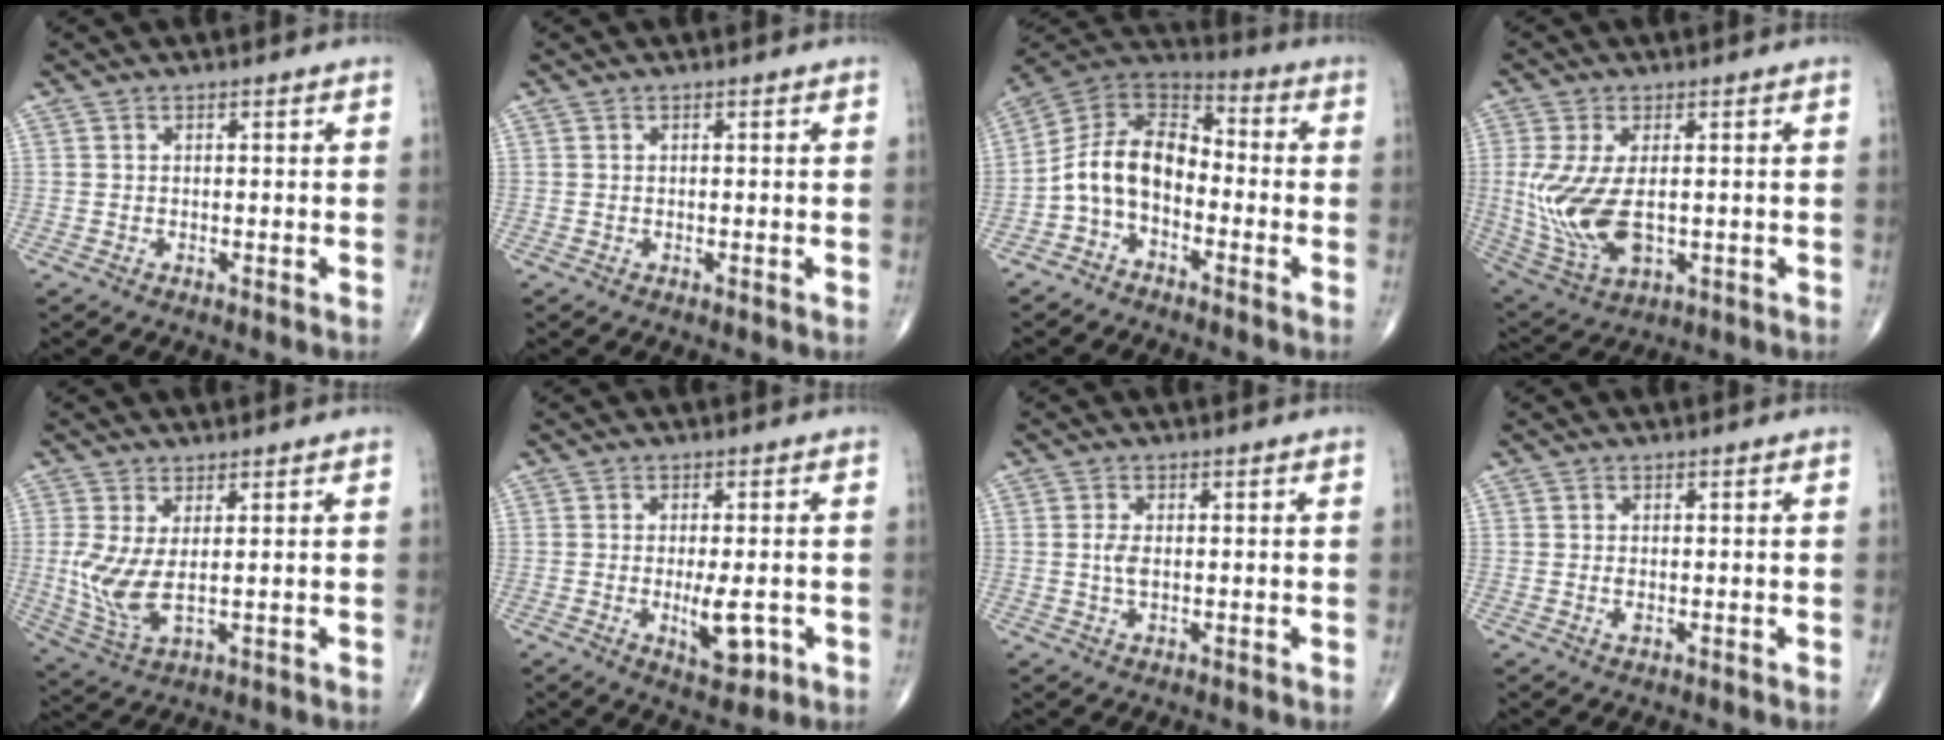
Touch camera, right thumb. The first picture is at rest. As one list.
[{"total": 0.0}, {"total": 11.4, "force": [-3.1, 7.5, 8.0], "torque": [-0.131, 0.066, -0.074]}, {"total": 12.8, "force": [-0.7, 6.7, 10.9], "torque": [-0.238, -0.016, 0.004]}, {"total": 7.4, "force": [0.6, 2.8, 6.8], "torque": [-0.165, -0.017, 0.023]}, {"total": 6.3, "force": [-1.4, 2.4, 5.6], "torque": [-0.080, -0.010, -0.015]}, {"total": 2.3, "force": [0.0, 1.1, 2.0], "torque": [-0.044, -0.001, -0.002]}, {"total": 1.0, "force": [-0.2, 0.5, 0.8], "torque": [-0.018, -0.003, -0.004]}]